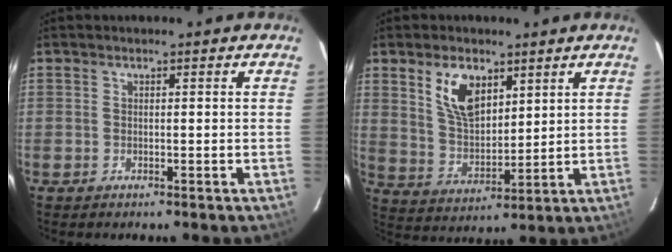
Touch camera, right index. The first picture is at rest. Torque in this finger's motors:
{"motor_torque": [0.32, 0.24, 0.40, 0.08]}